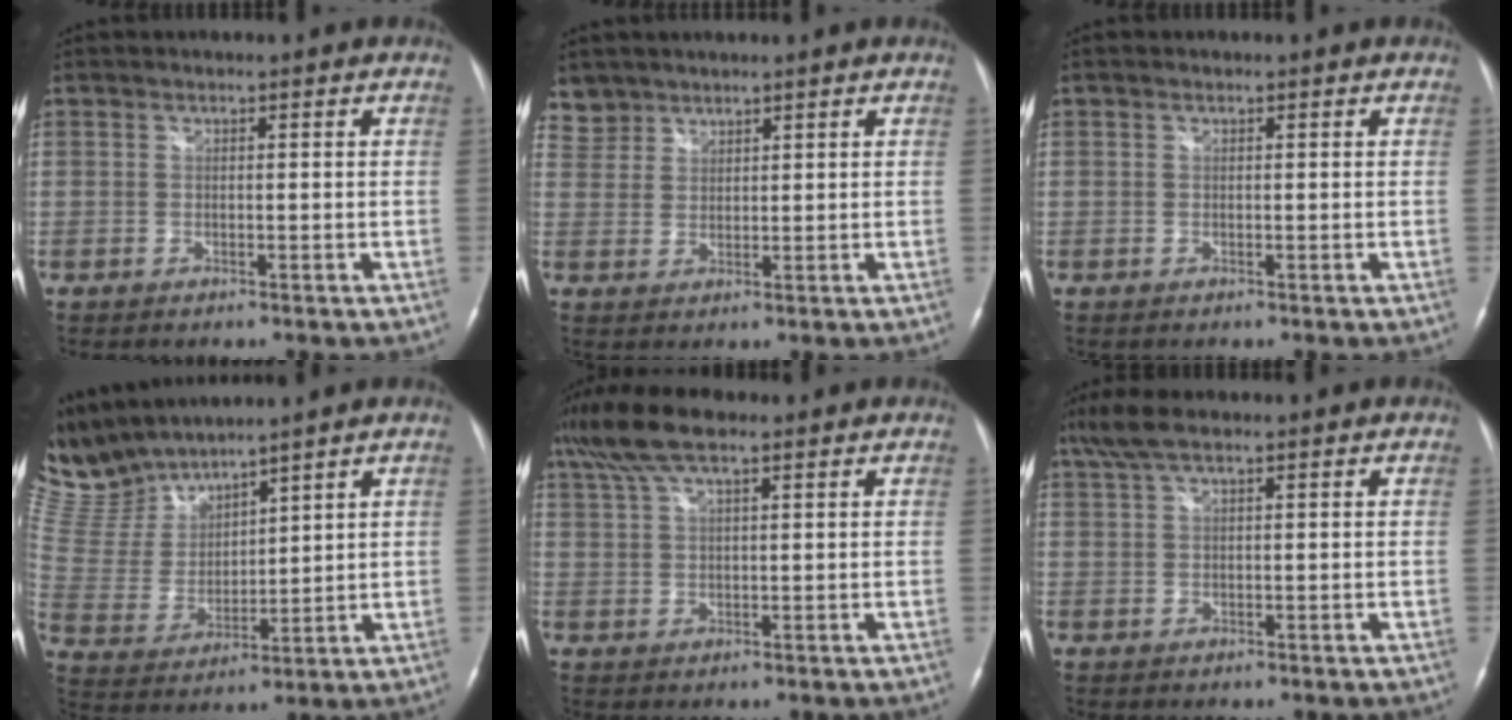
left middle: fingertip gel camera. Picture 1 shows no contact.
{"total": 3.4, "force": [2.9, 1.8, -0.6], "torque": [0.020, 0.007, 0.057]}
{"total": 0.0}
{"total": 11.9, "force": [11.5, 1.7, 2.4], "torque": [-0.077, 0.011, 0.253]}
{"total": 8.6, "force": [5.9, 2.3, 5.9], "torque": [-0.129, 0.030, 0.109]}
{"total": 4.5, "force": [3.1, 1.0, 3.1], "torque": [-0.072, 0.026, 0.062]}